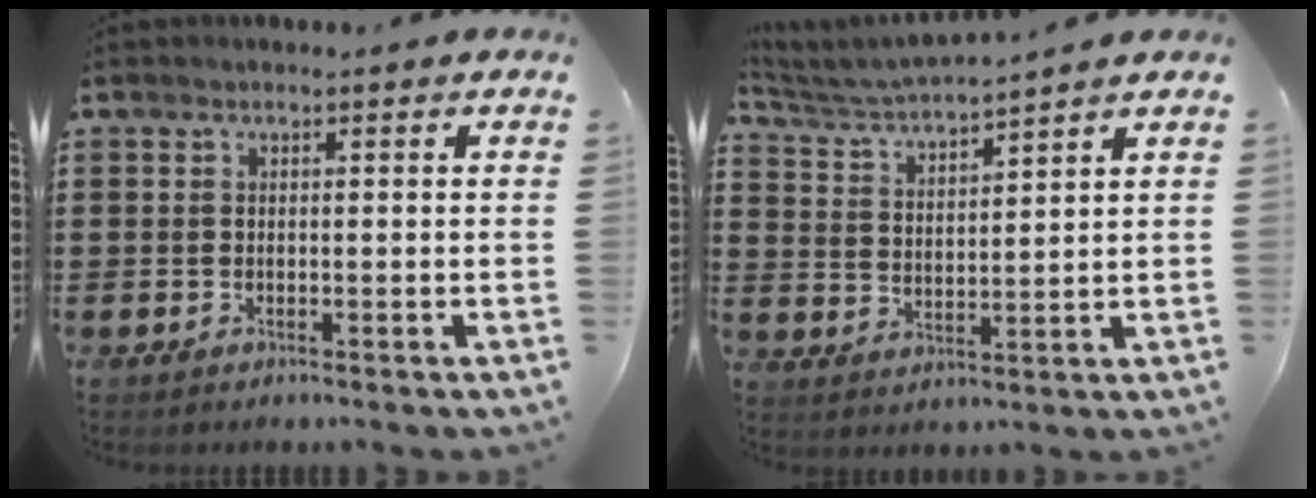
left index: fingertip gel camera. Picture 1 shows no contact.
{"total": 3.8, "force": [3.7, -0.4, 0.8], "torque": [-0.034, -0.028, 0.059]}